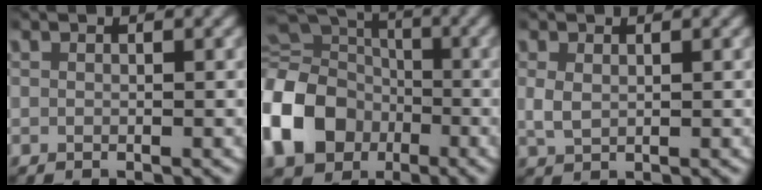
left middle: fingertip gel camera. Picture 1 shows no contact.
{"total": 12.2, "force": [-2.2, 10.6, 5.6], "torque": [-0.127, -0.034, -0.036]}
{"total": 1.7, "force": [0.3, 1.3, 1.0], "torque": [-0.035, -0.008, 0.014]}